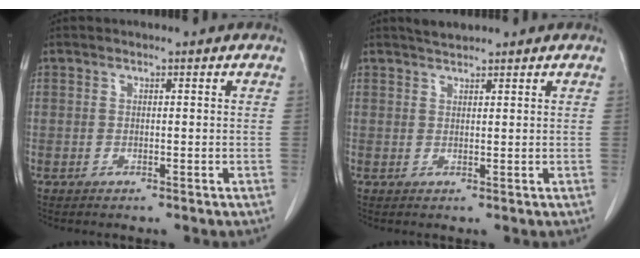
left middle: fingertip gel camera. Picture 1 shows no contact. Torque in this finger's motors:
{"motor_torque": [0.25, -0.25, -0.05, 0.02]}